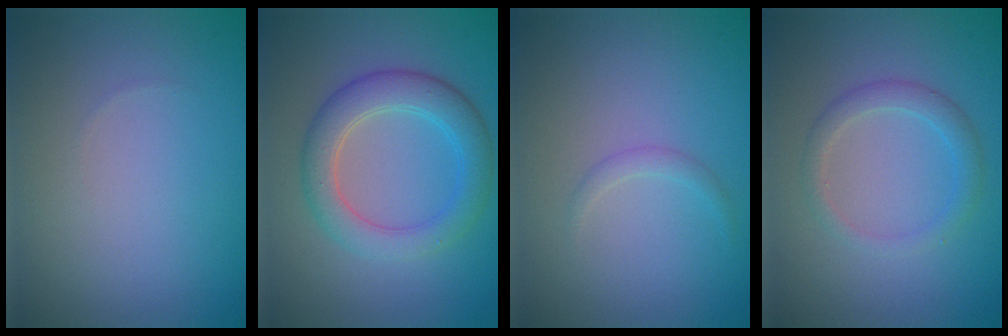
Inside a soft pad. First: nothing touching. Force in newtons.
{"total": 4.6, "press": 4.6, "slide": 0.3}
{"total": 0.8, "press": 0.8, "slide": 0.0}
{"total": 2.1, "press": 2.1, "slide": 0.2}